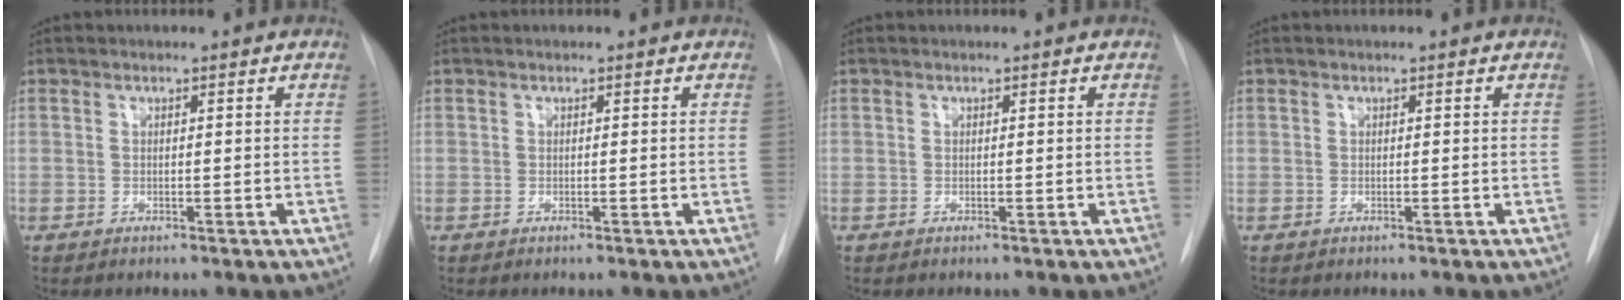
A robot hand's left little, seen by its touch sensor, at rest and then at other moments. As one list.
[{"total": 0.0}, {"total": 0.0}, {"total": 0.0}]